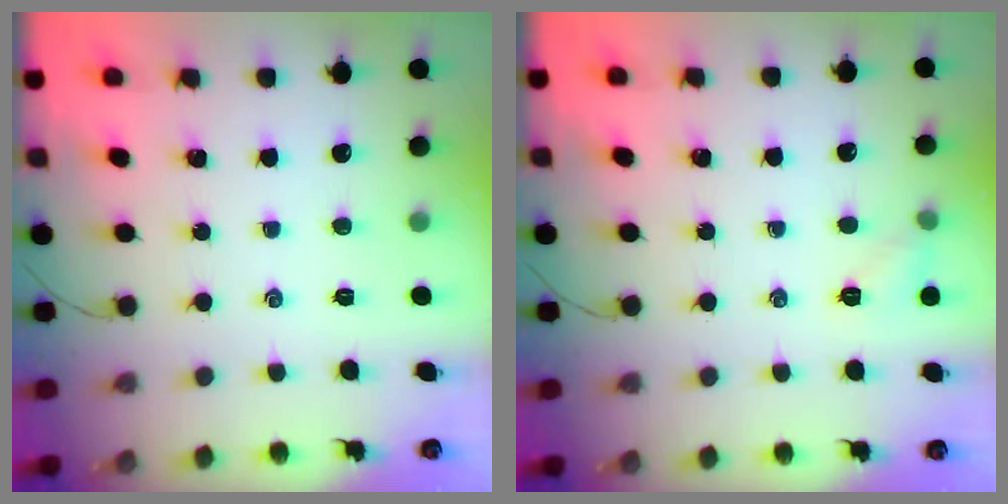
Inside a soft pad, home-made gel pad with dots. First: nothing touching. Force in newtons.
{"total": 6.2, "press": 6.0, "slide": 1.7}